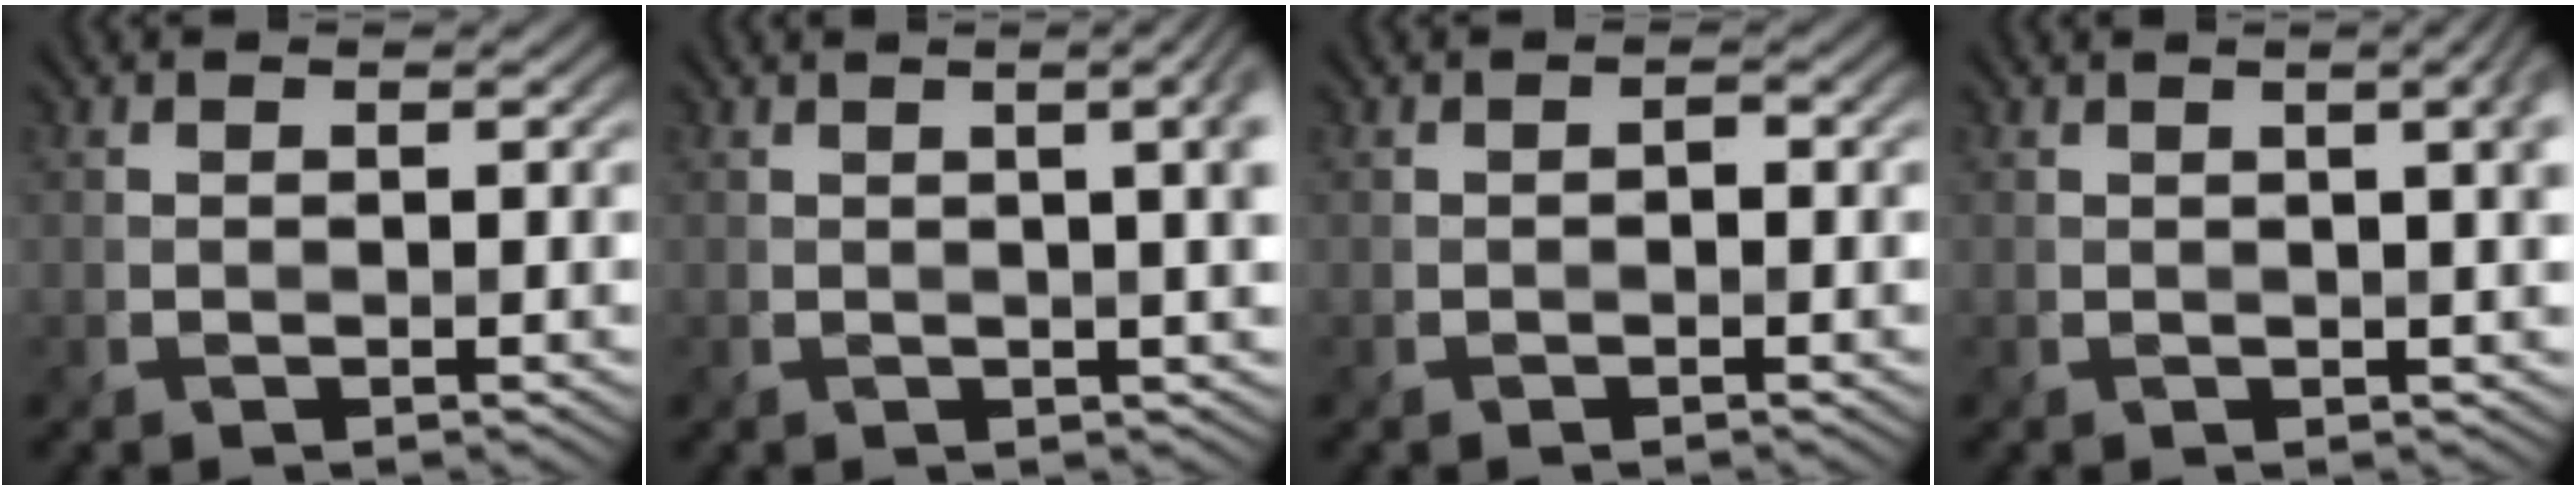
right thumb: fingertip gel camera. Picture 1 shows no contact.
{"total": 4.9, "force": [0.9, 1.5, 4.6], "torque": [-0.038, 0.015, 0.010]}
{"total": 1.0, "force": [-0.3, 0.5, 0.8], "torque": [-0.013, 0.004, -0.007]}
{"total": 4.0, "force": [1.0, 1.1, 3.7], "torque": [-0.035, 0.015, 0.011]}